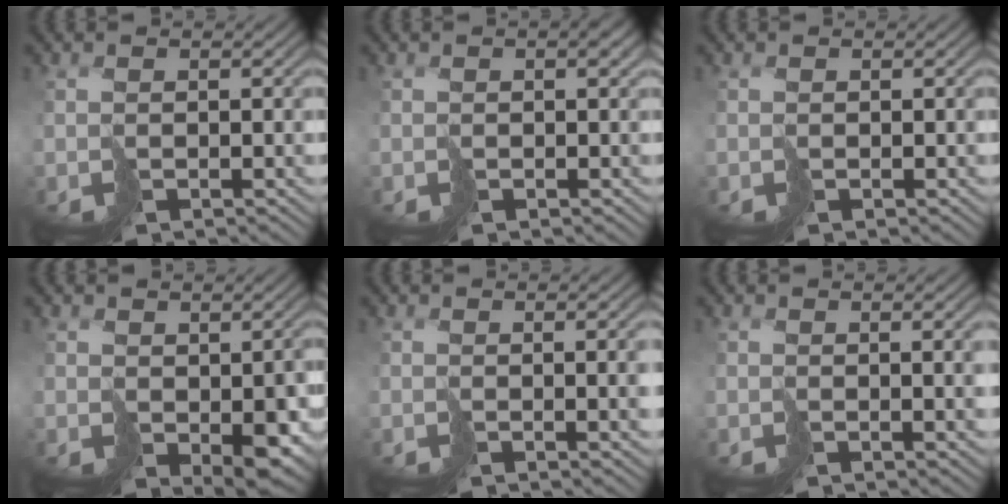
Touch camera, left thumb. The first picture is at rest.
{"total": 1.5, "force": [0.3, 0.6, 1.3], "torque": [-0.021, 0.003, 0.006]}
{"total": 0.0}
{"total": 5.2, "force": [-1.1, 3.4, 3.8], "torque": [-0.060, -0.030, 0.001]}
{"total": 4.3, "force": [-0.2, 1.3, 4.1], "torque": [-0.053, -0.007, 0.004]}
{"total": 3.5, "force": [0.2, 1.0, 3.4], "torque": [-0.045, -0.003, 0.007]}